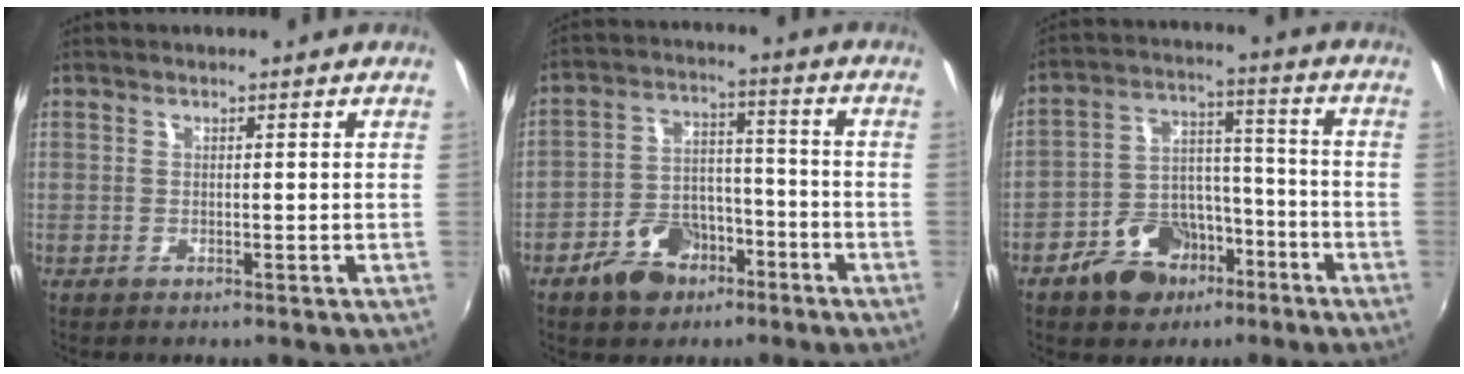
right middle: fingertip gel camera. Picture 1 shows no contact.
{"total": 10.1, "force": [-6.3, 6.3, 4.7], "torque": [-0.104, 0.022, -0.096]}
{"total": 11.9, "force": [-7.5, 7.7, 5.1], "torque": [-0.108, 0.029, -0.107]}